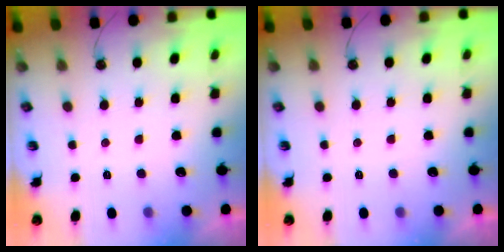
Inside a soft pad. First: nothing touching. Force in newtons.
{"total": 0.0}